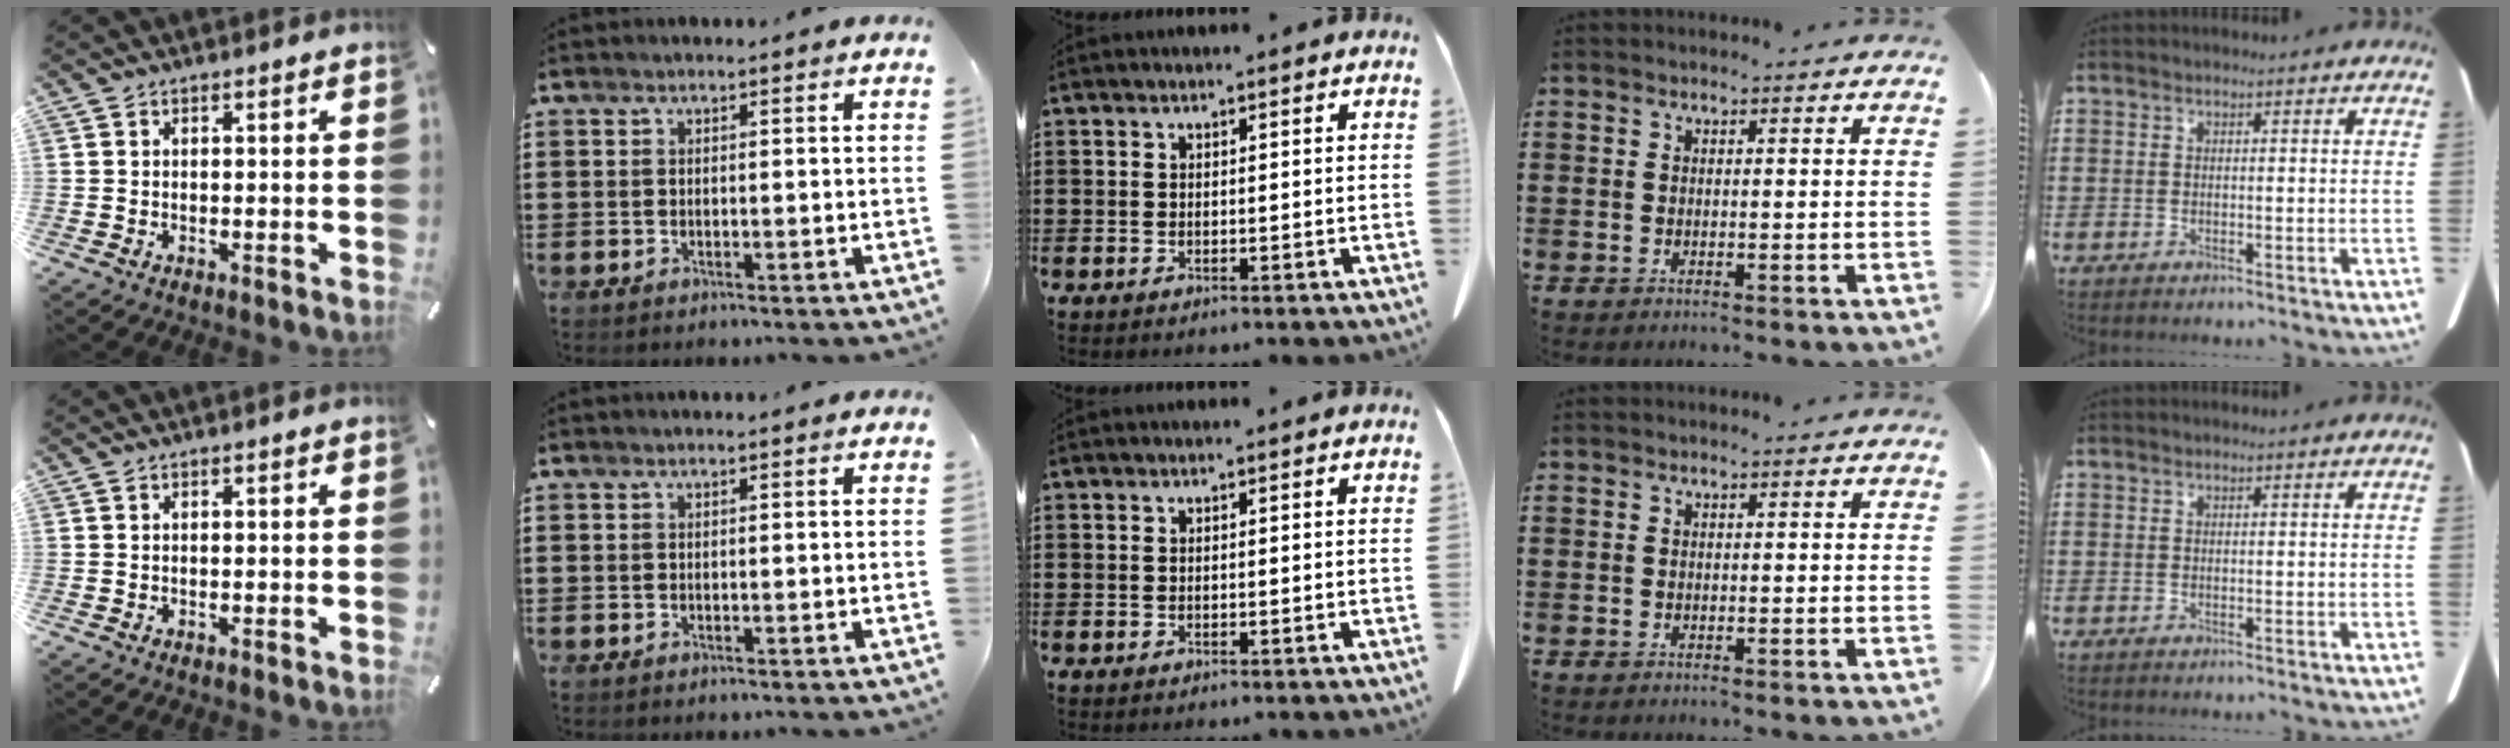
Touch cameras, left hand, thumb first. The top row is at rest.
{}